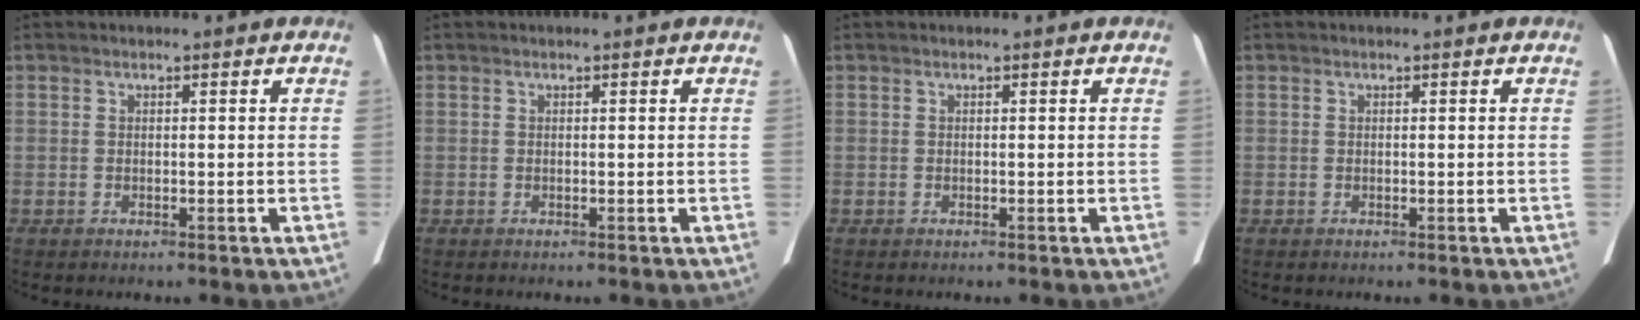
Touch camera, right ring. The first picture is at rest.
{"total": 0.0}
{"total": 0.0}
{"total": 0.0}